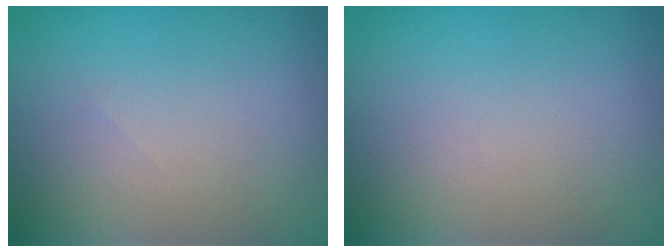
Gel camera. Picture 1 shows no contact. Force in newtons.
{"total": 0.0}